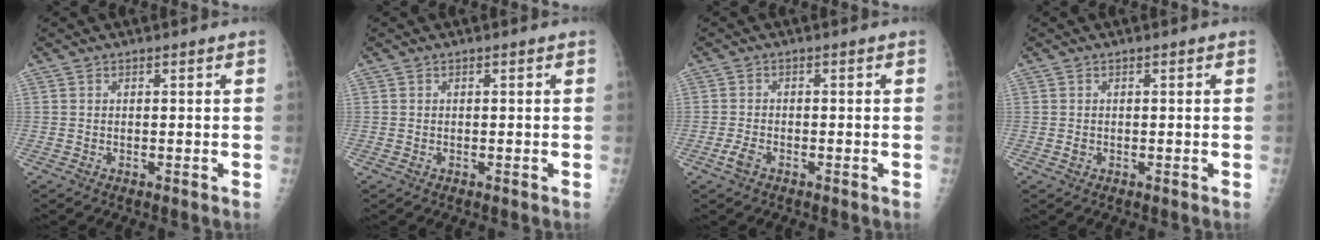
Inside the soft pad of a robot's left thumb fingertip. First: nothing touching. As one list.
[{"total": 0.0}, {"total": 2.3, "force": [-1.5, 1.2, 1.4], "torque": [-0.032, 0.004, -0.028]}, {"total": 0.6, "force": [-0.2, 0.5, 0.2], "torque": [0.002, 0.001, -0.002]}]